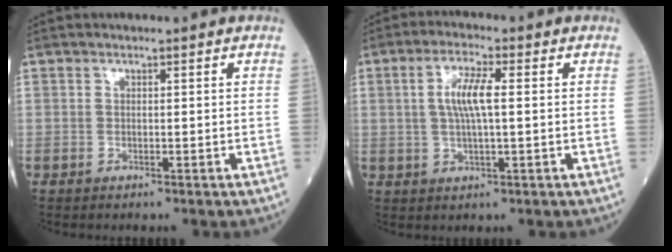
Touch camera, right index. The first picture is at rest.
{"total": 5.8, "force": [0.8, 1.0, 5.7], "torque": [-0.118, 0.006, 0.015]}